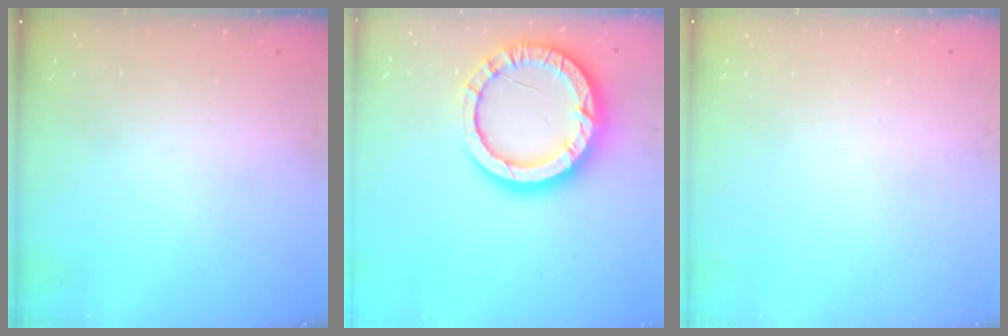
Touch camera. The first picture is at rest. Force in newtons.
{"total": 17.2, "press": 17.1, "slide": 1.5}
{"total": 0.0}